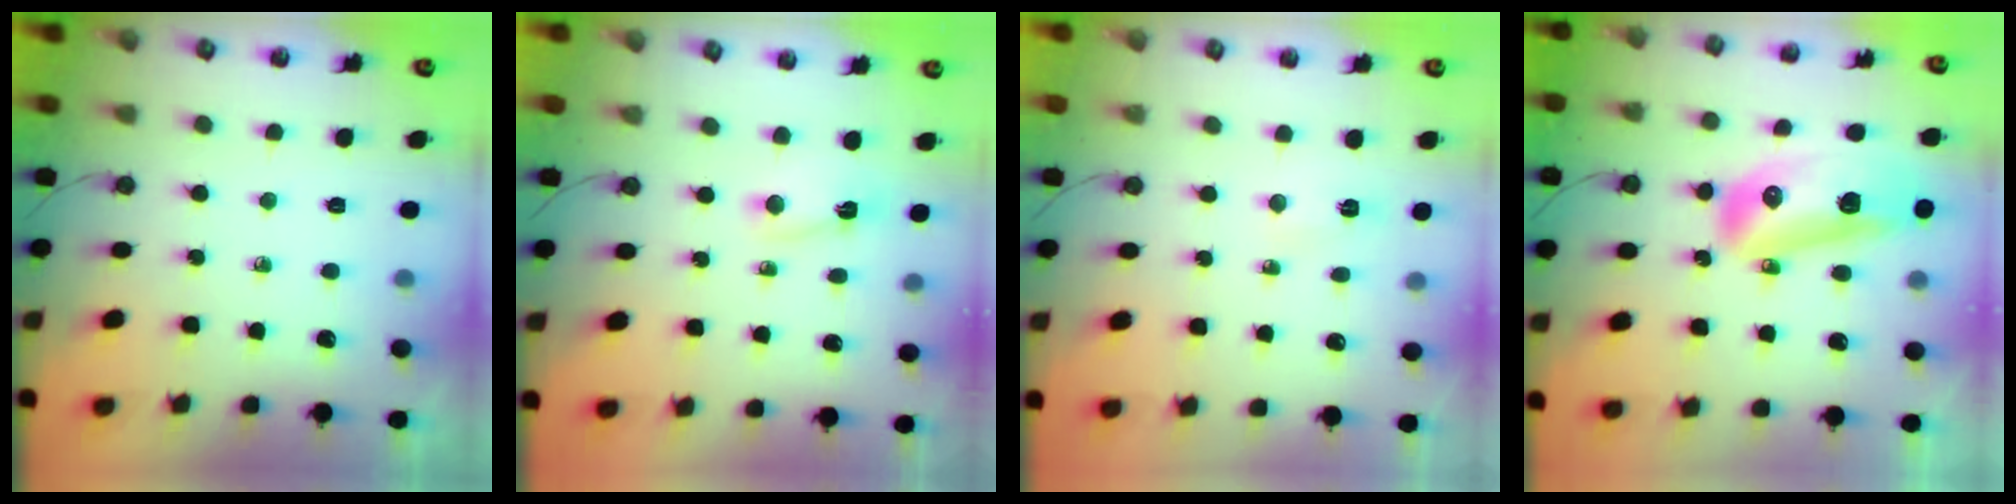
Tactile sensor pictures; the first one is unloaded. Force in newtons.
{"total": 2.4, "press": 2.4, "slide": 0.6}
{"total": 2.8, "press": 2.8, "slide": 0.2}
{"total": 17.5, "press": 17.4, "slide": 2.0}